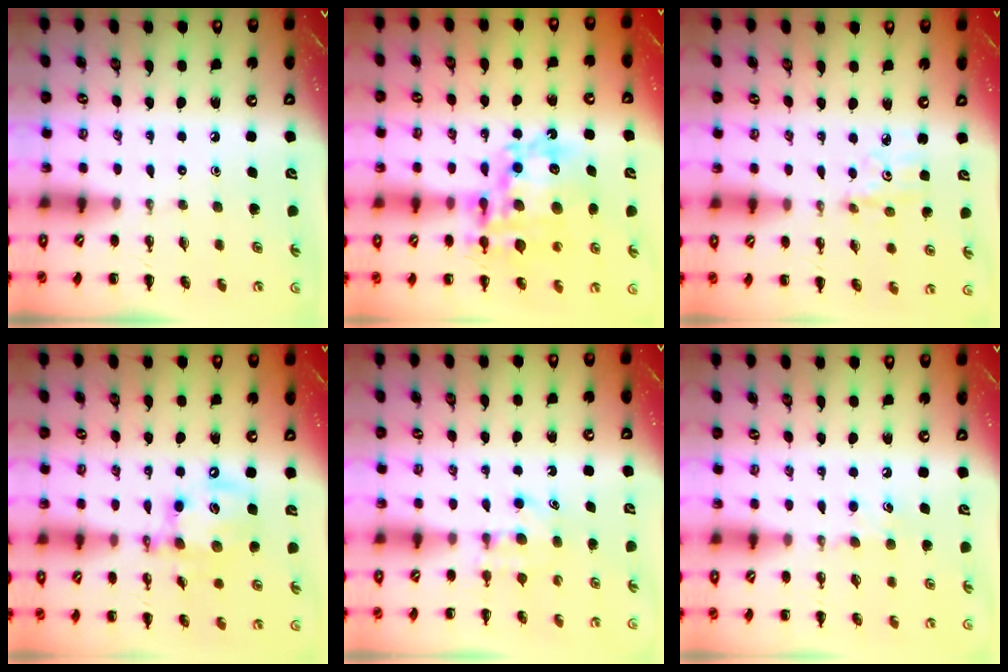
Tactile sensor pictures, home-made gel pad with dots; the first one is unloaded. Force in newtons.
{"total": 19.0, "press": 18.5, "slide": 4.3}
{"total": 4.4, "press": 4.2, "slide": 1.6}
{"total": 14.3, "press": 14.0, "slide": 3.2}
{"total": 5.0, "press": 4.8, "slide": 1.4}
{"total": 5.5, "press": 5.2, "slide": 1.7}